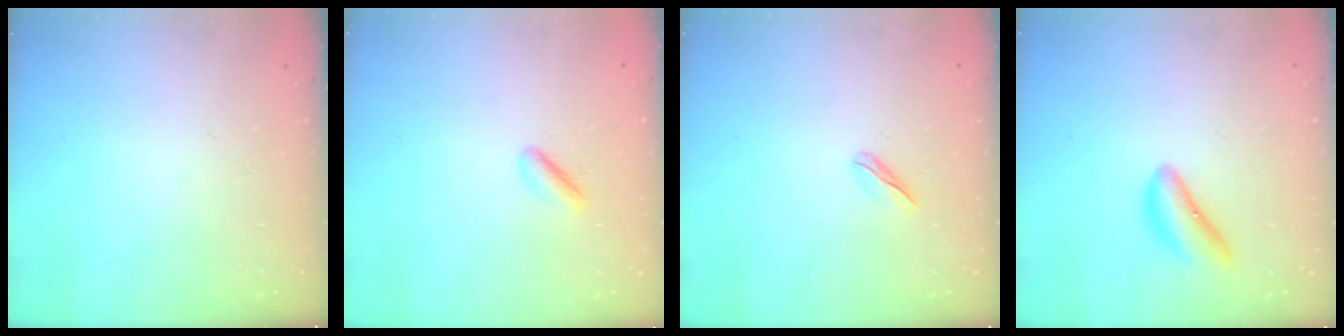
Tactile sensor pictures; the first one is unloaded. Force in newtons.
{"total": 1.4, "press": 1.2, "slide": 0.7}
{"total": 2.6, "press": 2.5, "slide": 0.7}
{"total": 8.4, "press": 8.3, "slide": 0.9}